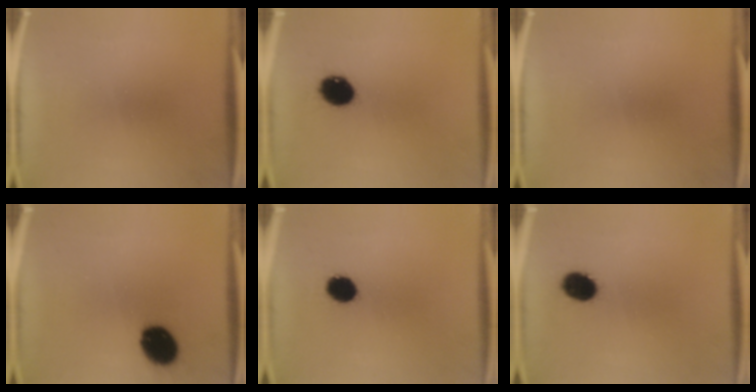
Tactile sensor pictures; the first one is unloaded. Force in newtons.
{"total": 7.8}
{"total": 0.0}
{"total": 11.8}
{"total": 6.0}
{"total": 6.2}